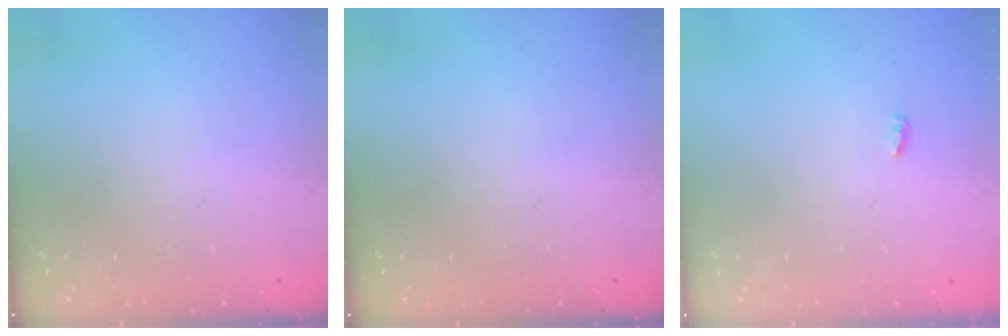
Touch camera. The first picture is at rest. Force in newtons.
{"total": 0.0}
{"total": 2.7, "press": 2.7, "slide": 0.2}